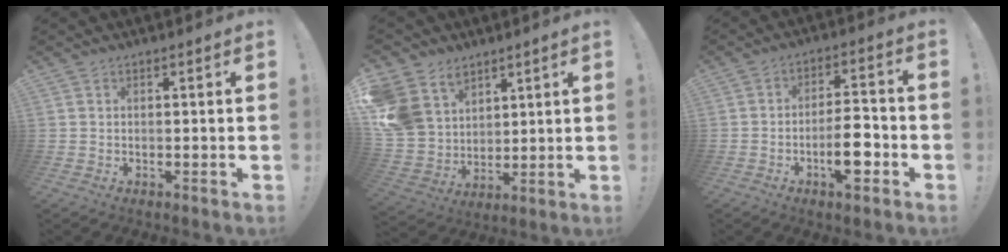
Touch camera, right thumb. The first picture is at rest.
{"total": 13.4, "force": [7.0, 10.3, 4.9], "torque": [-0.106, -0.043, 0.146]}
{"total": 10.8, "force": [-4.4, 3.7, 9.1], "torque": [-0.155, 0.018, -0.077]}